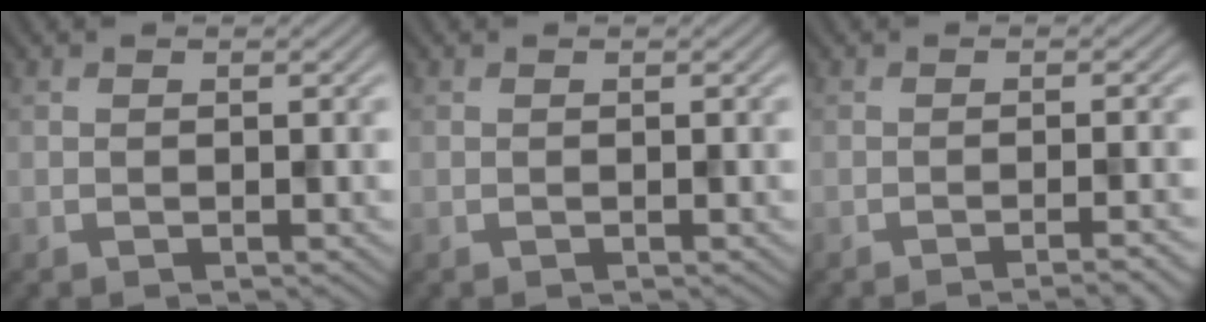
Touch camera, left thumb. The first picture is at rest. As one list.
[{"total": 0.0}, {"total": 3.1, "force": [-1.8, 0.6, 2.5], "torque": [-0.025, 0.005, -0.037]}]